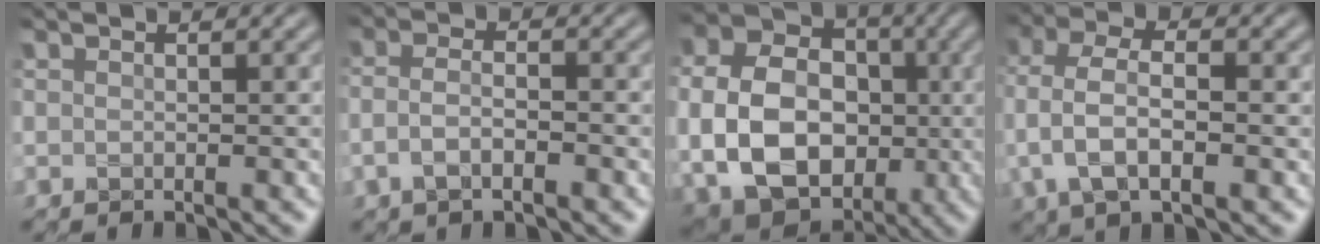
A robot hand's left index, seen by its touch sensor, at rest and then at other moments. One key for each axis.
{"total": 2.9, "fx": -1.0, "fy": 1.2, "fz": 2.4, "tx": -0.052, "ty": -0.001, "tz": -0.025}
{"total": 12.4, "fx": -1.2, "fy": 9.3, "fz": 8.1, "tx": -0.142, "ty": -0.015, "tz": -0.018}
{"total": 5.6, "fx": -0.6, "fy": 2.9, "fz": 4.8, "tx": -0.101, "ty": 0.006, "tz": -0.017}